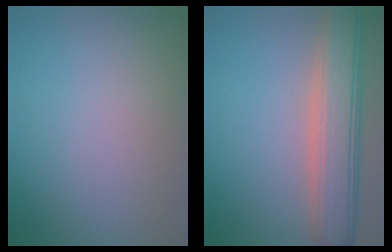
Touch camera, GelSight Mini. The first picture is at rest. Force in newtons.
{"total": 6.9, "press": 6.9, "slide": 0.5}